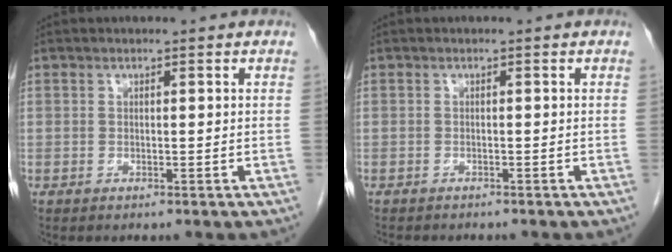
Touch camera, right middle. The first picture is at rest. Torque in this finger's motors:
{"motor_torque": [0.09, -0.09, 0.00, 0.01]}